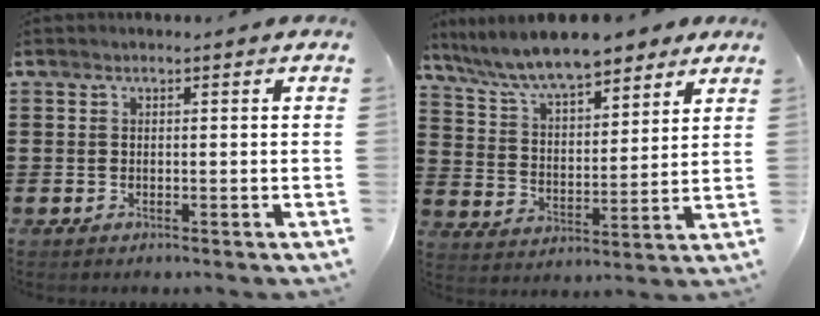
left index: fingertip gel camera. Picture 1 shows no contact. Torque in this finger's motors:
{"motor_torque": [1.58, -0.55, 0.95, 0.21]}